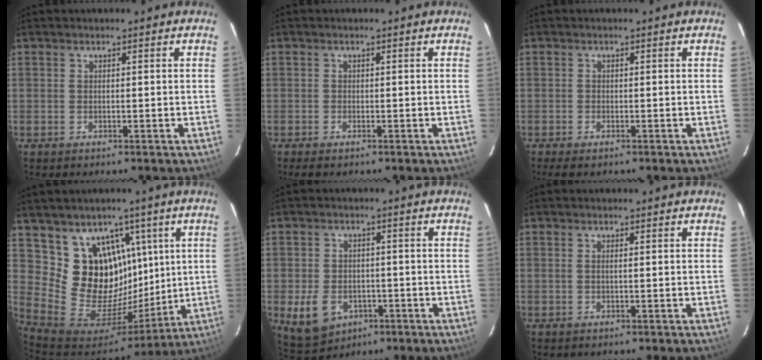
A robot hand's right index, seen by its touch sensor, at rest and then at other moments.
{"total": 1.5, "force": [-1.2, 0.4, 0.8], "torque": [-0.018, -0.004, -0.024]}
{"total": 2.6, "force": [-2.0, 0.8, 1.4], "torque": [-0.034, -0.007, -0.038]}
{"total": 15.1, "force": [7.0, 12.4, 5.0], "torque": [-0.100, 0.005, 0.148]}
{"total": 8.4, "force": [-3.1, 6.5, 4.3], "torque": [-0.107, -0.002, -0.038]}
{"total": 0.6, "force": [-0.1, -0.2, 0.5], "torque": [-0.008, 0.002, -0.004]}